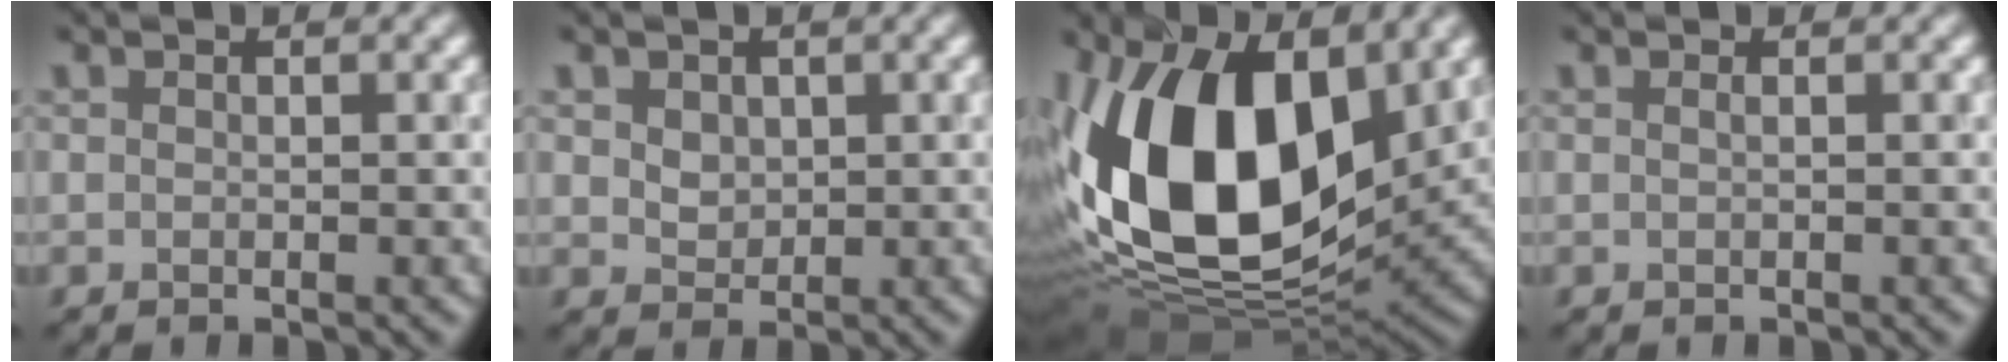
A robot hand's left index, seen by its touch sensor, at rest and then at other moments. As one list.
[{"total": 0.8, "force": [0.4, 0.7, 0.0], "torque": [-0.023, 0.001, 0.033]}, {"total": 15.8, "force": [2.0, 9.0, 12.8], "torque": [-0.259, 0.009, 0.034]}, {"total": 0.8, "force": [0.4, 0.5, 0.6], "torque": [0.001, 0.009, -0.008]}]